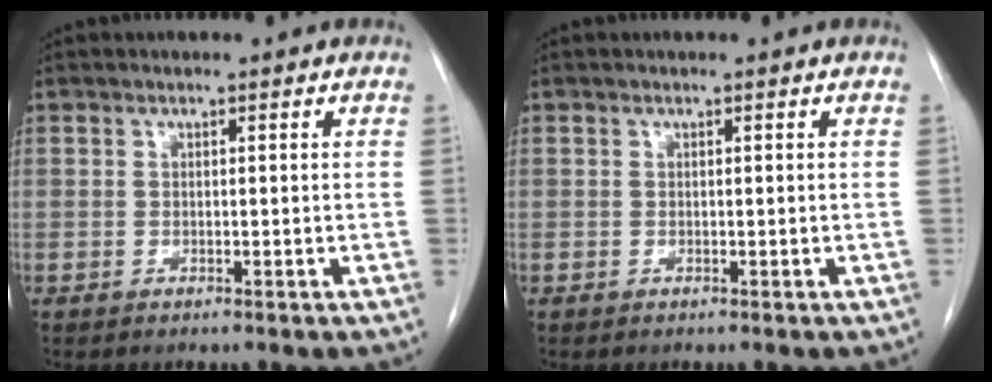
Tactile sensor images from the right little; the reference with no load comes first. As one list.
[{"total": 0.0}]